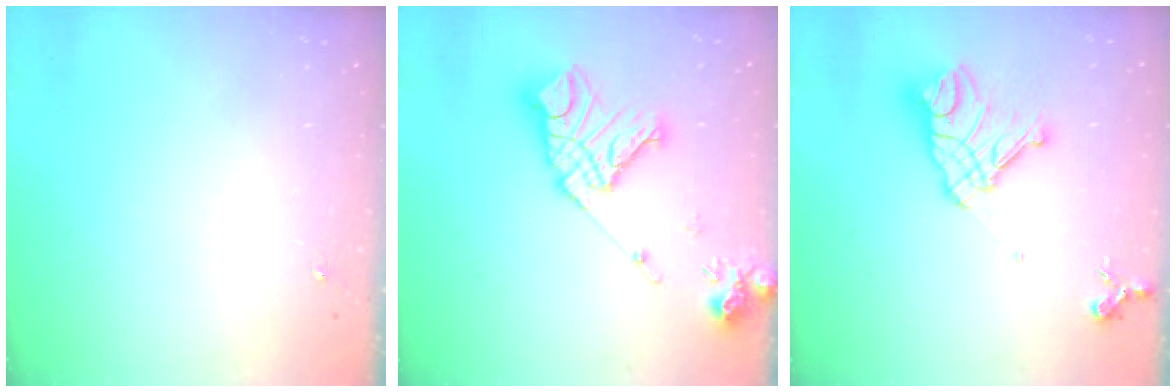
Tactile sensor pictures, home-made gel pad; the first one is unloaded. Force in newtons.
{"total": 18.0, "press": 17.9, "slide": 2.5}
{"total": 15.8, "press": 15.7, "slide": 1.7}